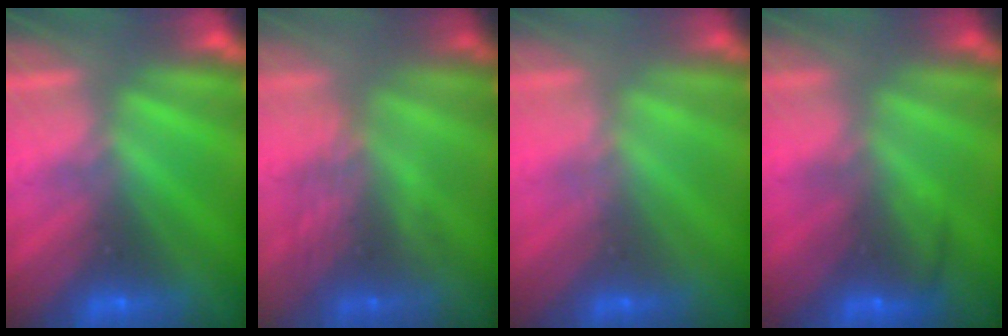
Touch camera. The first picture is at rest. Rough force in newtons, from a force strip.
{"total": 2.9}
{"total": 2.4}
{"total": 2.4}